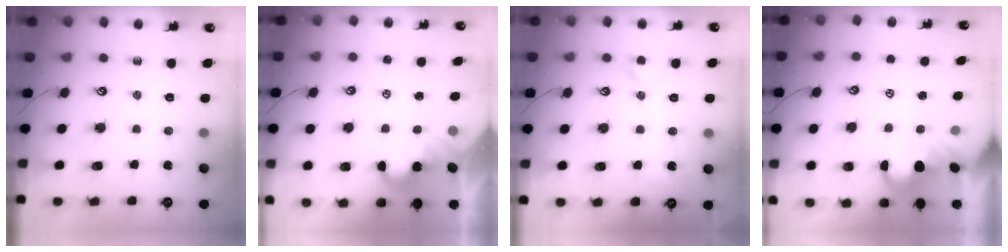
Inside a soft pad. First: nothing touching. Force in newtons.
{"total": 2.1, "press": 2.0, "slide": 0.5}
{"total": 1.7, "press": 1.6, "slide": 0.6}
{"total": 2.0, "press": 1.8, "slide": 0.9}